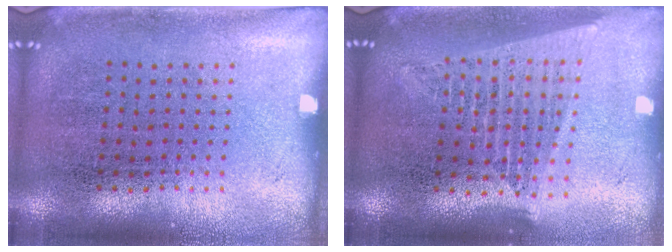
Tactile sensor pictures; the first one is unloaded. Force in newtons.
{"total": 1.7, "press": 1.6, "slide": 0.8}